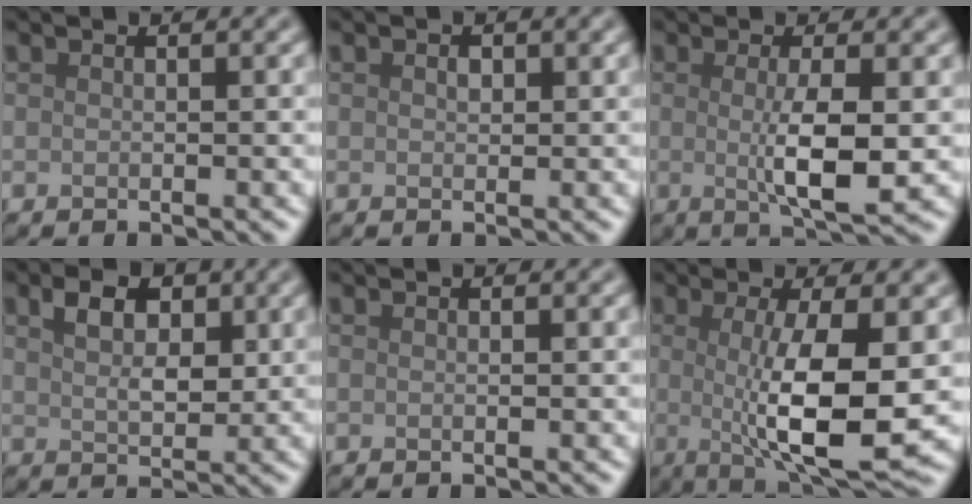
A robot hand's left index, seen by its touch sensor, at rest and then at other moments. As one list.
[{"total": 0.9, "force": [0.3, 0.6, 0.6], "torque": [-0.010, -0.001, 0.003]}, {"total": 4.7, "force": [-0.1, 0.9, 4.6], "torque": [-0.079, -0.006, 0.000]}, {"total": 3.7, "force": [1.6, 2.2, 2.6], "torque": [-0.044, 0.004, 0.025]}, {"total": 0.0}, {"total": 8.5, "force": [-0.3, 2.0, 8.2], "torque": [-0.126, -0.013, -0.002]}]